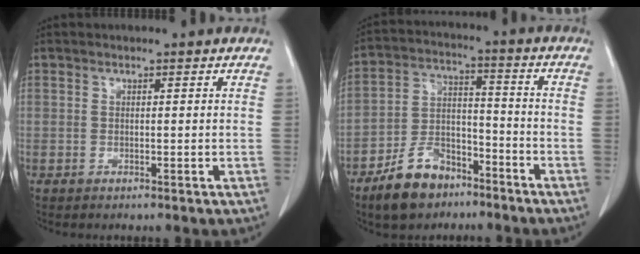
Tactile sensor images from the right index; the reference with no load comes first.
{"total": 10.3, "force": [-7.3, 5.4, 4.9], "torque": [-0.103, 0.006, -0.131]}